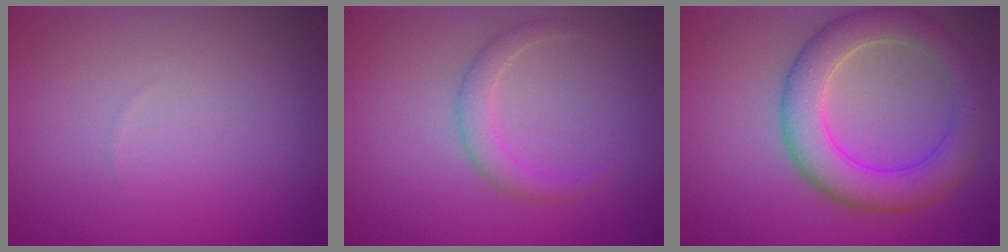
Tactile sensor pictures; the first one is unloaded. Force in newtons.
{"total": 1.8, "press": 1.8, "slide": 0.2}
{"total": 6.1, "press": 6.1, "slide": 0.2}